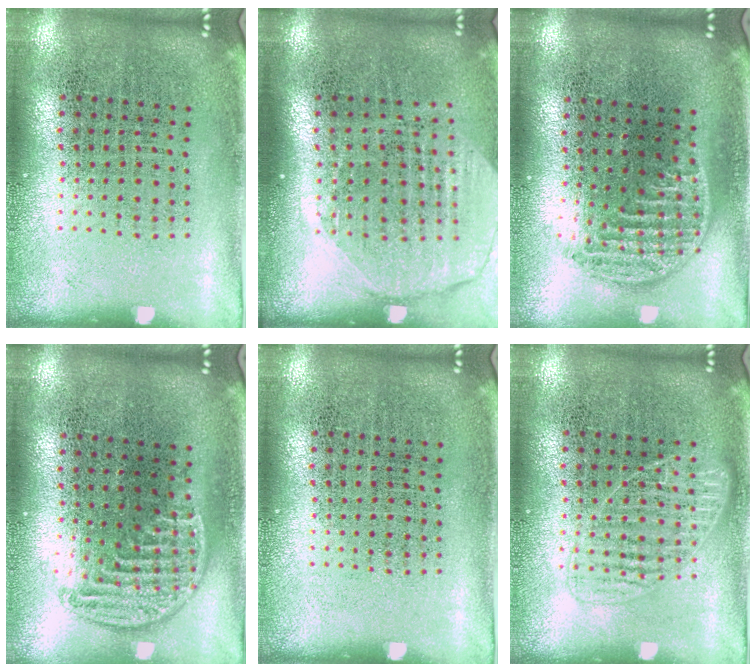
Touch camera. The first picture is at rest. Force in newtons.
{"total": 2.0, "press": 1.7, "slide": 1.0}
{"total": 1.3, "press": 1.1, "slide": 0.7}
{"total": 1.2, "press": 1.1, "slide": 0.5}
{"total": 0.0}
{"total": 2.0, "press": 2.0, "slide": 0.4}